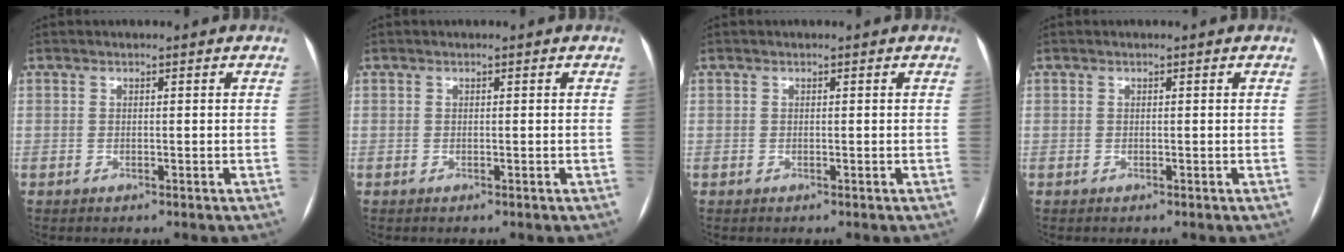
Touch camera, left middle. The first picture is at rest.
{"total": 0.0}
{"total": 0.0}
{"total": 0.0}